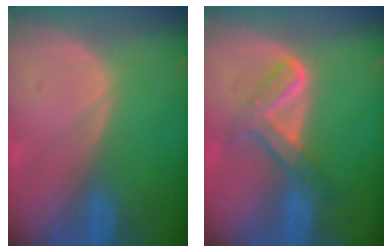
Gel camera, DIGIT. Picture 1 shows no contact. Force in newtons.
{"total": 5.4, "press": 5.4, "slide": 0.1}